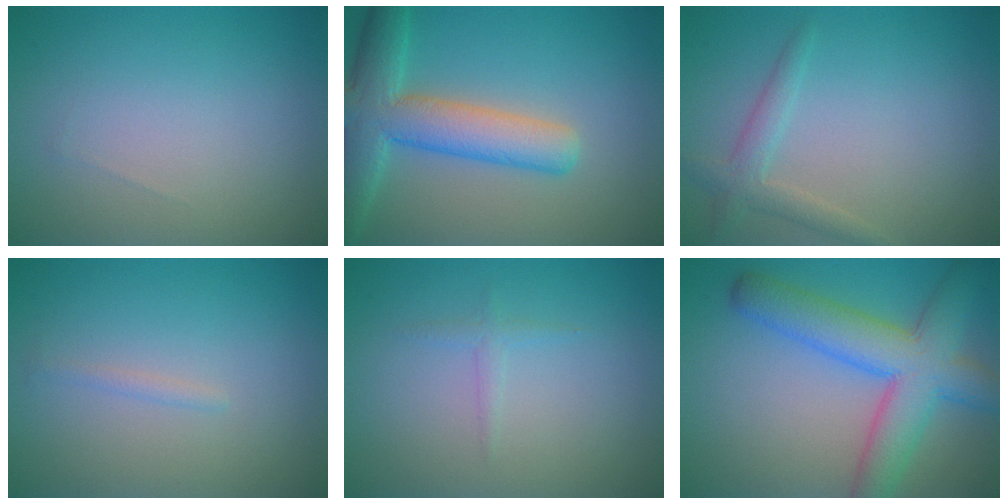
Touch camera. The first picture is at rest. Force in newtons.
{"total": 7.1, "press": 7.1, "slide": 0.4}
{"total": 2.2, "press": 2.2, "slide": 0.2}
{"total": 0.6, "press": 0.6, "slide": 0.0}
{"total": 0.9, "press": 0.9, "slide": 0.0}
{"total": 8.0, "press": 8.0, "slide": 0.3}